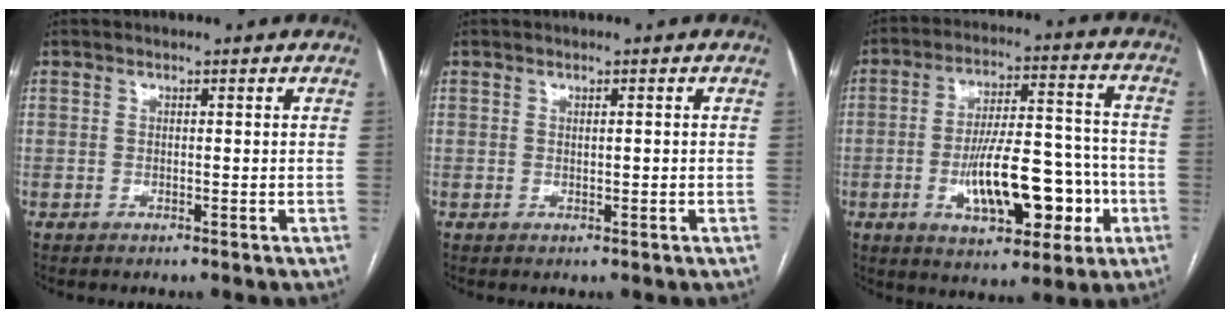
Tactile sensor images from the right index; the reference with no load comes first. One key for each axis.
{"total": 0.6, "fx": 0.1, "fy": 0.2, "fz": 0.6, "tx": -0.010, "ty": -0.001, "tz": 0.003}
{"total": 15.0, "fx": -4.3, "fy": 5.5, "fz": 13.3, "tx": -0.218, "ty": 0.021, "tz": -0.059}